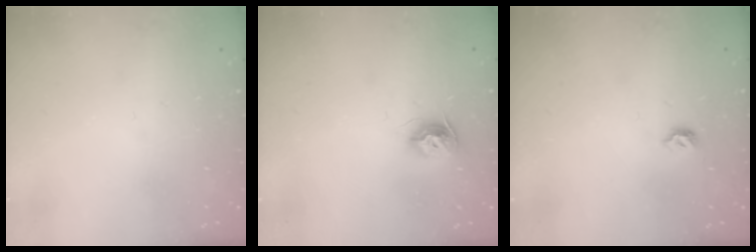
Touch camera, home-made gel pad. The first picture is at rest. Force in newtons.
{"total": 8.8, "press": 8.8, "slide": 0.4}
{"total": 4.8, "press": 4.7, "slide": 1.0}